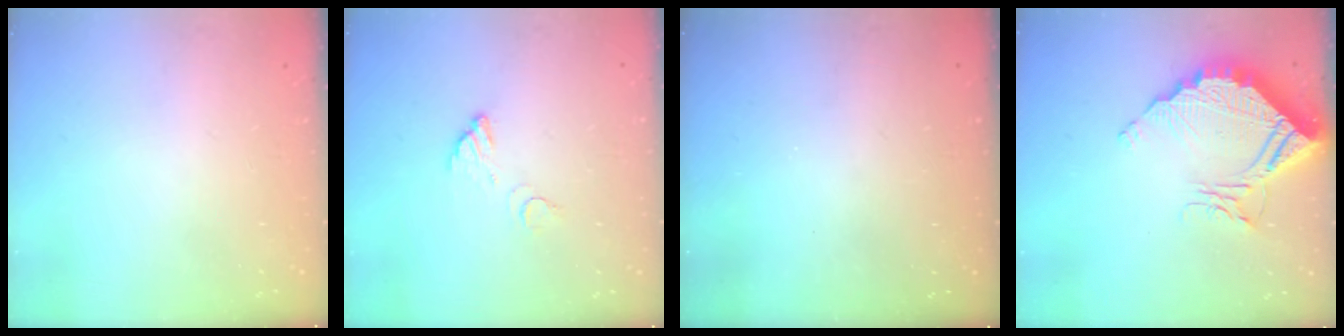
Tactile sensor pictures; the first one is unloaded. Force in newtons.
{"total": 3.5, "press": 3.5, "slide": 0.2}
{"total": 3.2, "press": 3.2, "slide": 0.1}
{"total": 13.4, "press": 13.3, "slide": 1.2}